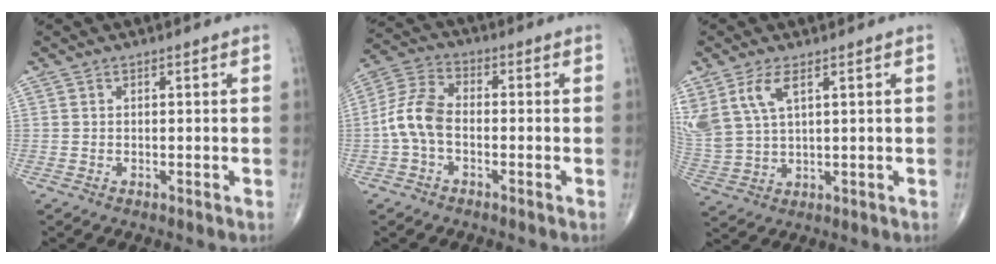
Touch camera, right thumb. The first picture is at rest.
{"total": 8.2, "force": [-1.6, 4.9, 6.3], "torque": [-0.133, 0.027, -0.043]}
{"total": 9.5, "force": [4.4, 4.4, 7.2], "torque": [-0.173, -0.007, 0.102]}